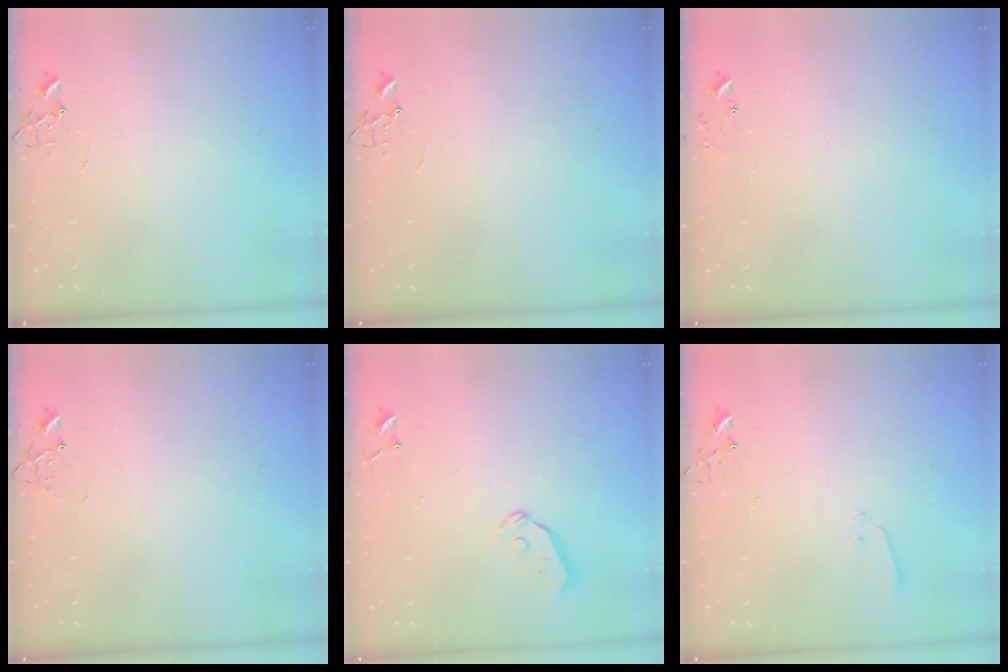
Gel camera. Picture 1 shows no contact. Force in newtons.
{"total": 0.0}
{"total": 6.3, "press": 6.3, "slide": 0.5}
{"total": 5.8, "press": 5.8, "slide": 0.5}
{"total": 5.3, "press": 5.3, "slide": 0.4}
{"total": 3.4, "press": 3.3, "slide": 0.7}